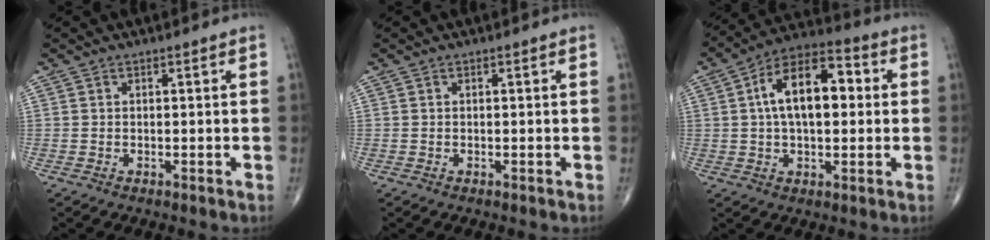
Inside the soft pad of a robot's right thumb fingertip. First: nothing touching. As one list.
[{"total": 0.0}, {"total": 14.9, "force": [2.0, 8.0, 12.5], "torque": [-0.195, 0.028, 0.025]}]